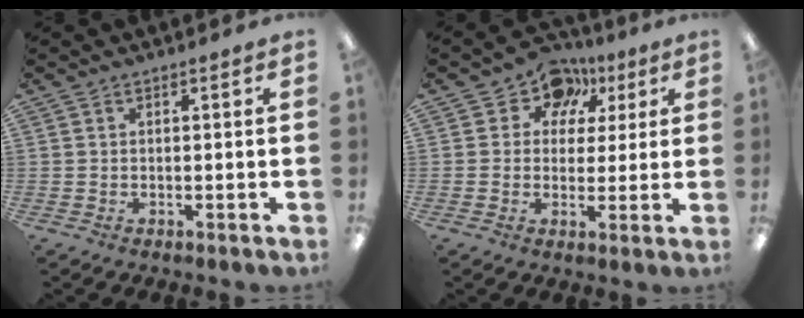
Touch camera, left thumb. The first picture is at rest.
{"total": 8.1, "force": [4.5, 6.4, 2.0], "torque": [-0.035, -0.030, 0.080]}